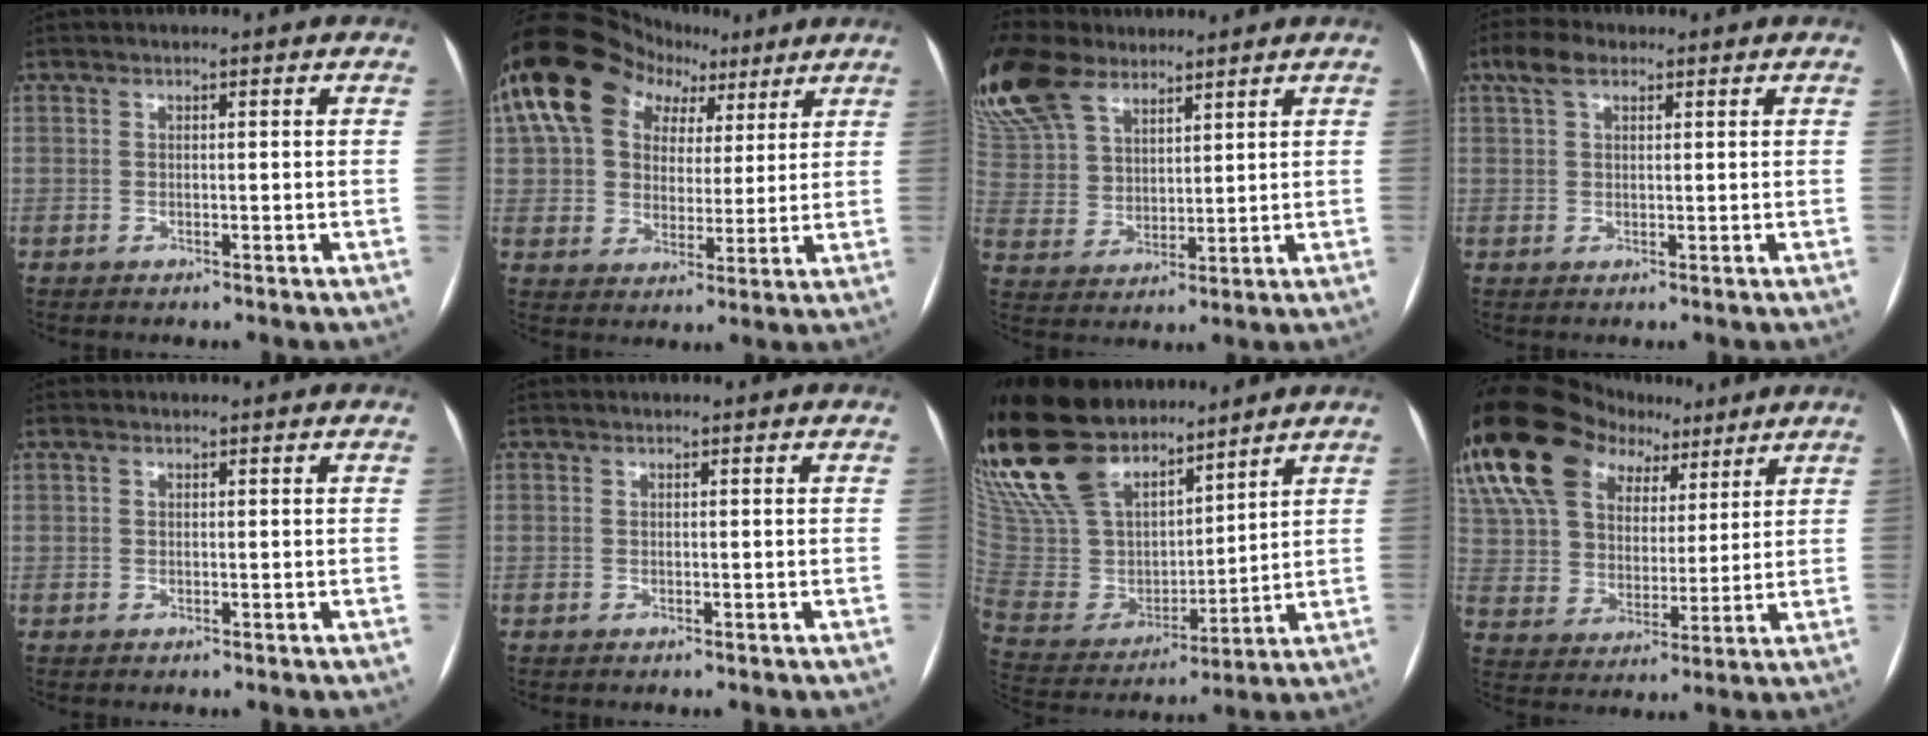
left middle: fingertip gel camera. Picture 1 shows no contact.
{"total": 17.1, "force": [8.8, 11.8, 8.7], "torque": [-0.172, 0.066, 0.151]}
{"total": 19.7, "force": [14.1, 10.3, 9.1], "torque": [-0.242, 0.054, 0.270]}
{"total": 3.7, "force": [2.3, 1.7, 2.4], "torque": [-0.054, 0.021, 0.045]}
{"total": 0.6, "force": [0.4, 0.4, 0.3], "torque": [-0.010, 0.014, 0.007]}
{"total": 0.0}
{"total": 25.5, "force": [19.9, 10.1, 12.3], "torque": [-0.289, 0.027, 0.364]}
{"total": 28.6, "force": [17.1, 17.8, 14.4], "torque": [-0.360, 0.102, 0.307]}